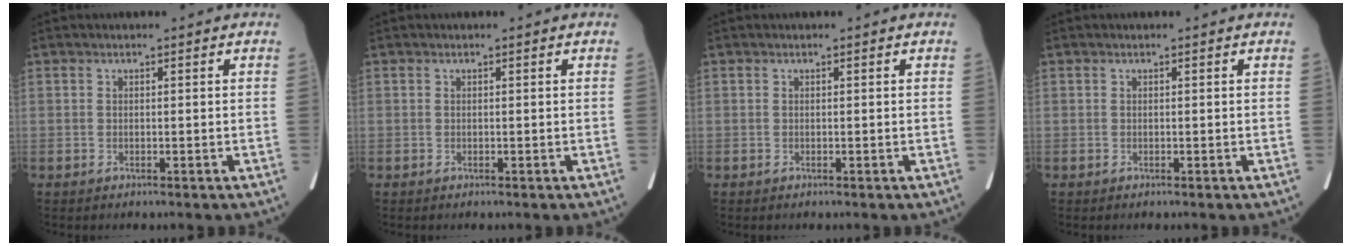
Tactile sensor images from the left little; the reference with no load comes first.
{"total": 0.0}
{"total": 0.0}
{"total": 0.0}